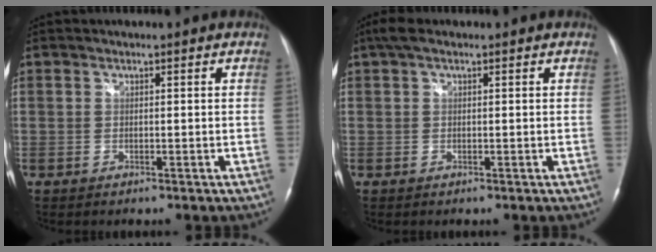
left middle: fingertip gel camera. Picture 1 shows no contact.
{"total": 2.7, "force": [1.5, 1.1, 1.9], "torque": [-0.045, 0.027, 0.030]}